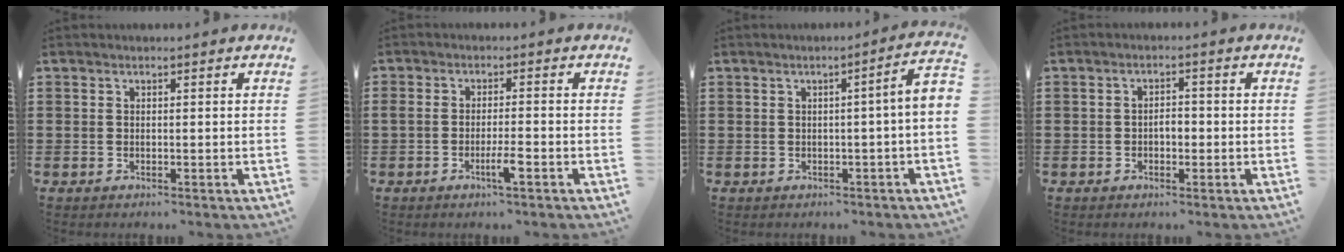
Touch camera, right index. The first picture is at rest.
{"total": 3.5, "force": [-1.7, 0.5, 3.0], "torque": [-0.059, -0.001, -0.033]}
{"total": 3.0, "force": [-0.5, -0.2, 3.0], "torque": [-0.051, -0.003, -0.011]}
{"total": 2.3, "force": [-0.6, 1.1, 1.9], "torque": [-0.037, 0.005, -0.013]}